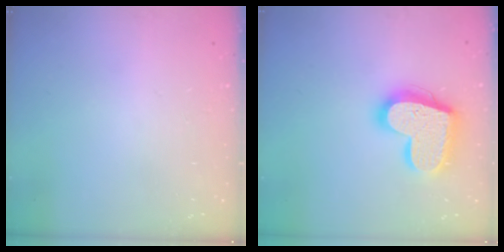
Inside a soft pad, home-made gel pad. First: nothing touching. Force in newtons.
{"total": 20.1, "press": 20.0, "slide": 1.7}